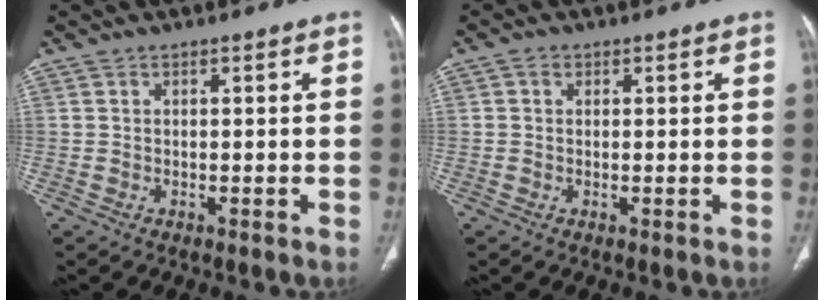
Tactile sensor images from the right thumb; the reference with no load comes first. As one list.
[{"total": 1.1, "force": [0.4, 1.0, 0.5], "torque": [-0.003, 0.002, 0.003]}]